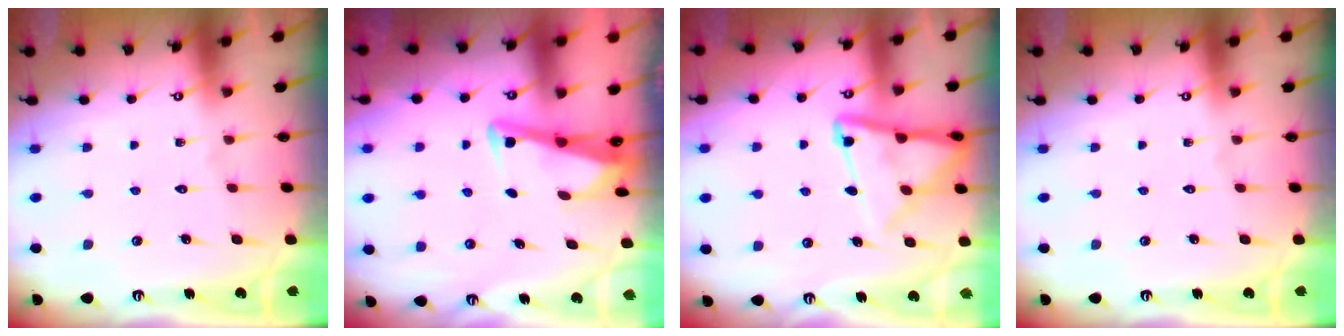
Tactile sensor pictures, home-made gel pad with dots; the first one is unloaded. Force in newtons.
{"total": 3.5, "press": 3.5, "slide": 0.4}
{"total": 11.1, "press": 11.1, "slide": 1.0}
{"total": 0.0}